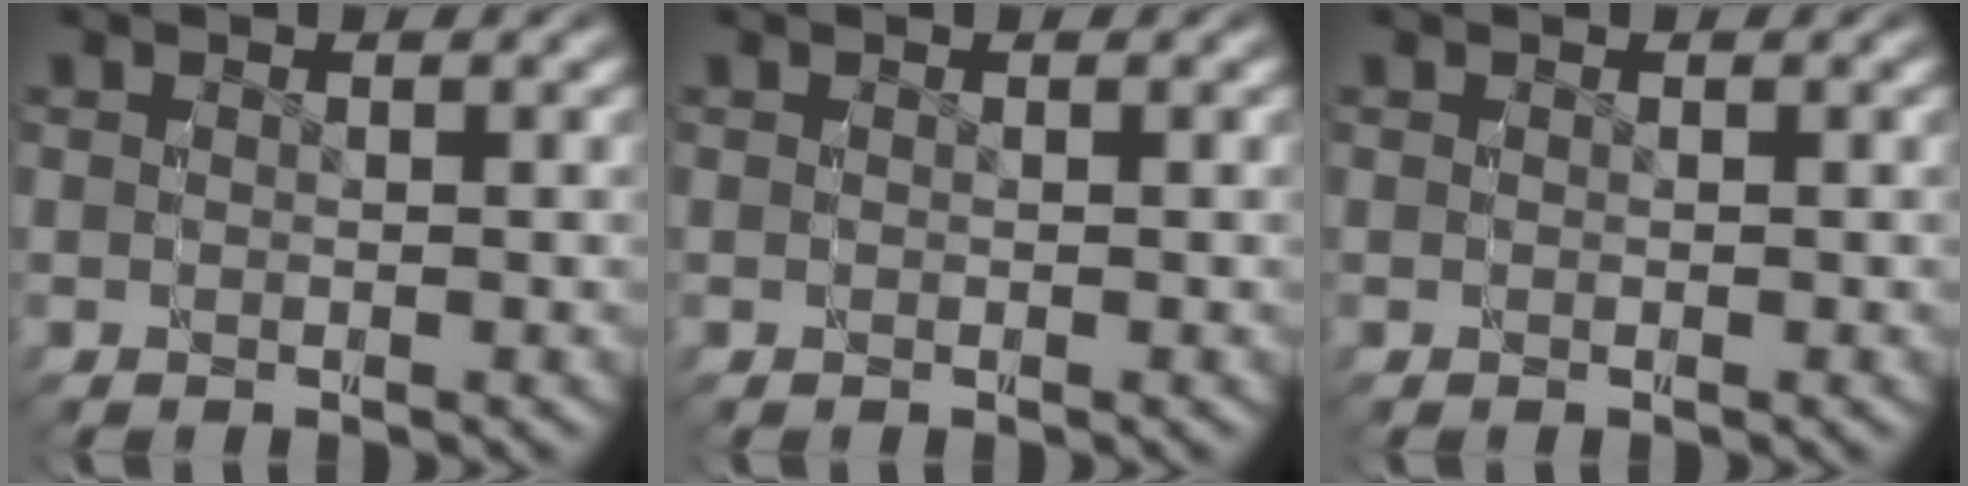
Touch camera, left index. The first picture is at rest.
{"total": 0.0}
{"total": 0.0}